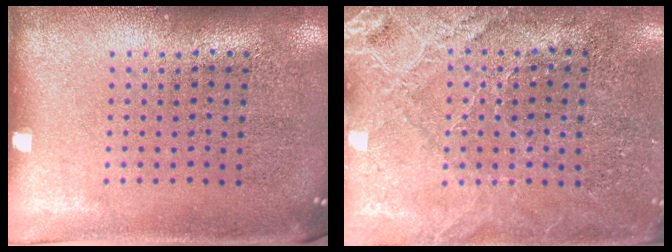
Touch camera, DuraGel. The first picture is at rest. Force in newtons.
{"total": 2.8, "press": 2.8, "slide": 0.3}